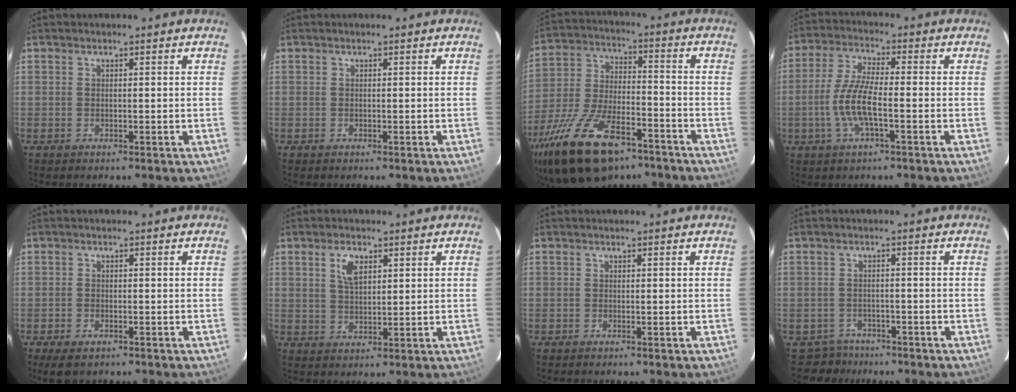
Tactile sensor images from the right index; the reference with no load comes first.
{"total": 0.0}
{"total": 22.6, "force": [-14.7, 9.9, 14.0], "torque": [-0.288, -0.027, -0.251]}
{"total": 8.6, "force": [-2.5, 1.9, 8.0], "torque": [-0.171, 0.000, -0.050]}
{"total": 4.0, "force": [-2.8, 1.7, 2.3], "torque": [-0.054, -0.013, -0.048]}
{"total": 4.6, "force": [2.0, 2.3, 3.4], "torque": [-0.060, 0.006, 0.040]}
{"total": 0.0}
{"total": 4.3, "force": [-3.4, 2.6, -0.6], "torque": [0.000, 0.012, -0.055]}